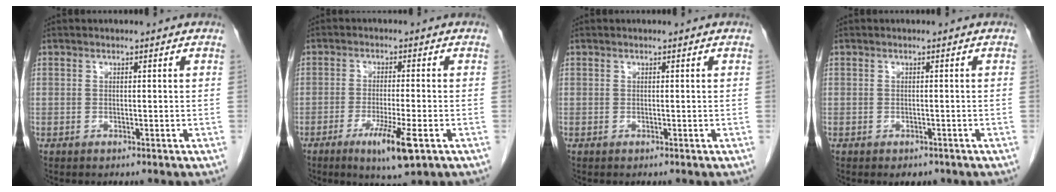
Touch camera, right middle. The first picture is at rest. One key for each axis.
{"total": 7.2, "fx": -3.4, "fy": 0.4, "fz": 6.4, "tx": -0.115, "ty": -0.017, "tz": -0.054}
{"total": 0.0}
{"total": 1.7, "fx": -1.2, "fy": 1.1, "fz": 0.7, "tx": -0.008, "ty": 0.000, "tz": -0.008}